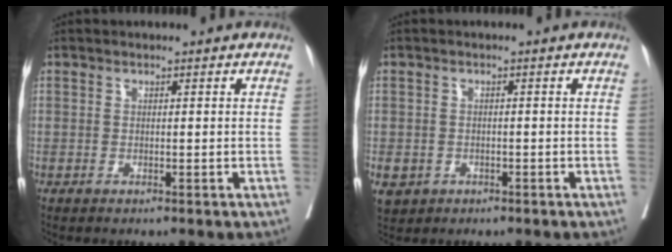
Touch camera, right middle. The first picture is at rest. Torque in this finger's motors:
{"motor_torque": [0.34, -0.31, 0.03, 0.04]}